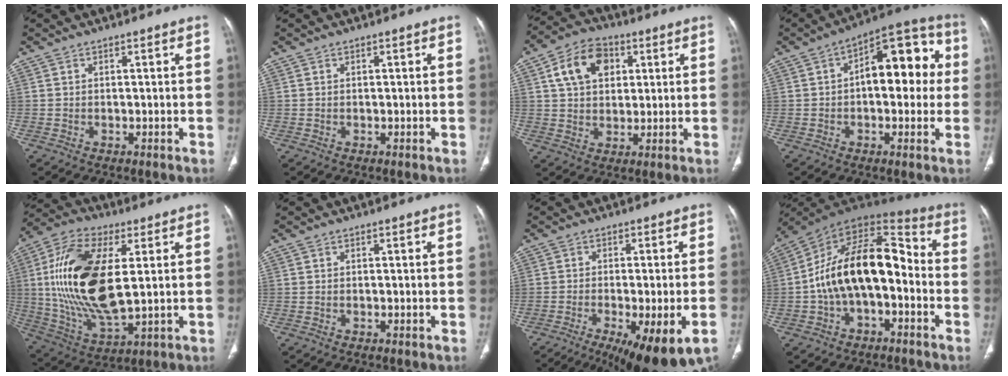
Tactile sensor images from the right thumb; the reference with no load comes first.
{"total": 0.0}
{"total": 11.2, "force": [3.6, 8.1, 6.9], "torque": [-0.096, 0.004, 0.058]}
{"total": 15.5, "force": [1.6, 7.9, 13.3], "torque": [-0.142, 0.038, 0.015]}
{"total": 23.0, "force": [4.0, 11.0, 19.8], "torque": [-0.389, -0.018, 0.078]}
{"total": 0.0}
{"total": 15.6, "force": [-8.6, 3.5, 12.5], "torque": [-0.169, -0.002, -0.128]}
{"total": 19.1, "force": [-2.8, 10.6, 15.6], "torque": [-0.243, 0.066, -0.052]}